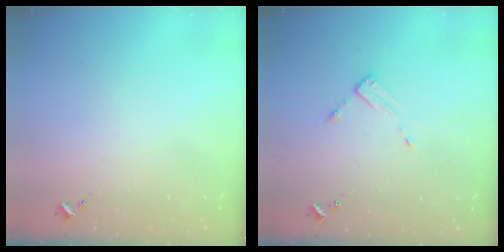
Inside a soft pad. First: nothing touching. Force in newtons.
{"total": 3.7, "press": 3.7, "slide": 0.1}